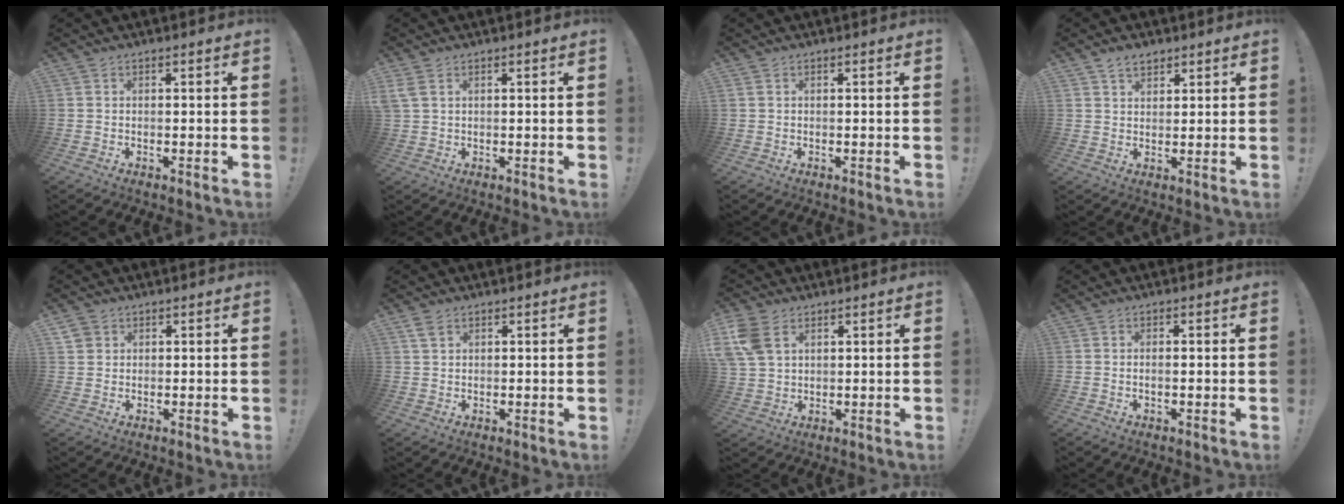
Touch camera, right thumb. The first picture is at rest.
{"total": 3.1, "force": [1.4, 1.6, 2.3], "torque": [-0.049, 0.001, 0.028]}
{"total": 0.0}
{"total": 4.1, "force": [2.8, 2.4, 1.6], "torque": [-0.017, -0.013, 0.050]}
{"total": 2.9, "force": [1.8, 2.3, 0.7], "torque": [-0.010, -0.005, 0.033]}
{"total": 3.0, "force": [1.9, 1.9, 1.3], "torque": [-0.013, -0.009, 0.035]}
{"total": 9.4, "force": [3.8, 6.6, 5.4], "torque": [-0.108, 0.000, 0.078]}
{"total": 1.1, "force": [-0.2, 0.0, 1.1], "torque": [-0.012, -0.003, -0.006]}